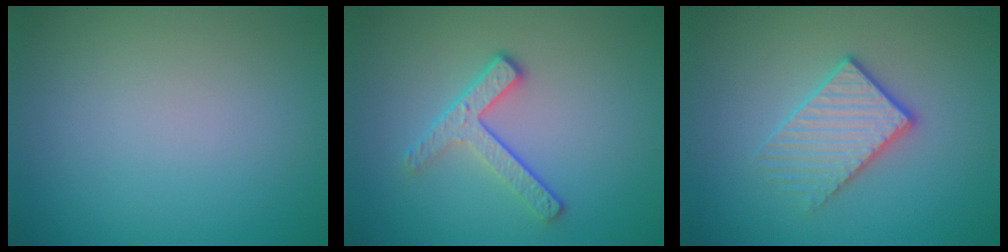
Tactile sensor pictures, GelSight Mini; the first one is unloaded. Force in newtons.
{"total": 3.1, "press": 2.5, "slide": 1.9}
{"total": 2.9, "press": 2.6, "slide": 1.2}